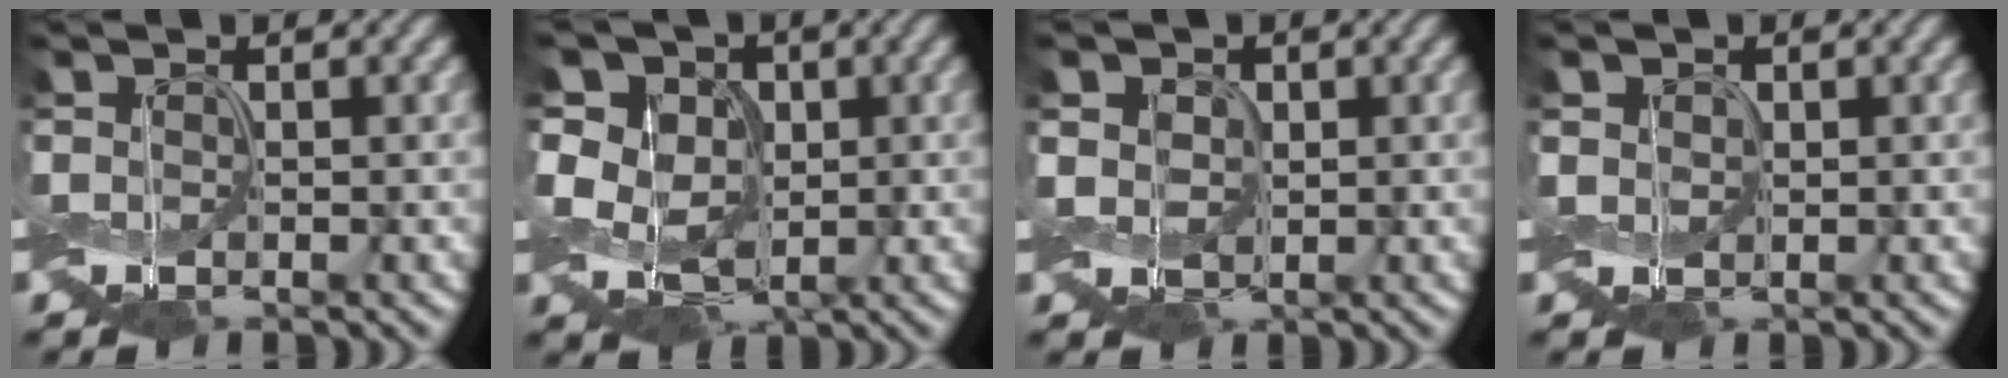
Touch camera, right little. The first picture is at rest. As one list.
[{"total": 8.6, "force": [1.8, 6.9, 4.8], "torque": [-0.093, 0.021, 0.002]}, {"total": 2.9, "force": [0.1, 2.5, 1.4], "torque": [-0.032, 0.003, -0.009]}, {"total": 1.5, "force": [0.1, 1.4, 0.7], "torque": [-0.020, 0.001, -0.004]}]